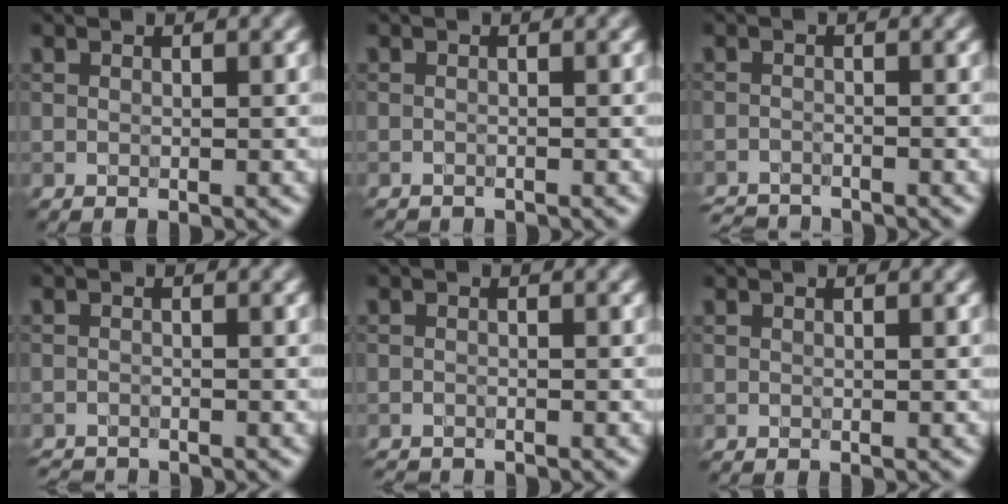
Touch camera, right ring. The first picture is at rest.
{"total": 1.2, "force": [-1.2, 0.1, -0.1], "torque": [0.006, -0.007, -0.020]}
{"total": 3.3, "force": [-3.2, 0.4, 0.6], "torque": [-0.013, -0.012, -0.060]}
{"total": 2.4, "force": [-2.4, 0.3, 0.4], "torque": [-0.006, -0.012, -0.044]}
{"total": 1.9, "force": [-1.9, 0.2, 0.2], "torque": [0.001, -0.010, -0.033]}
{"total": 0.0}